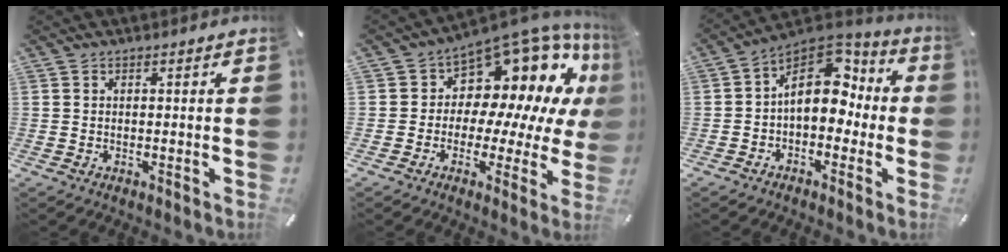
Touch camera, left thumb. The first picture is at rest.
{"total": 12.6, "force": [8.0, 7.5, 6.3], "torque": [-0.098, -0.094, 0.135]}
{"total": 13.9, "force": [2.4, 9.8, 9.6], "torque": [-0.137, -0.014, 0.042]}